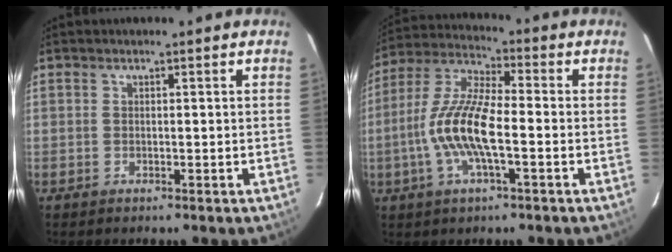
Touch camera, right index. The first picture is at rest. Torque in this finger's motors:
{"motor_torque": [0.53, -0.23, 0.41, 0.21]}